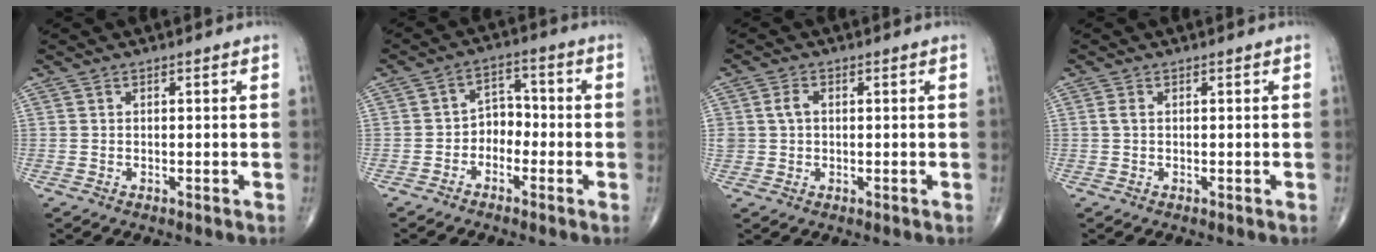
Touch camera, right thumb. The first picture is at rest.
{"total": 4.8, "force": [-2.1, 3.6, 2.3], "torque": [-0.007, 0.030, -0.051]}
{"total": 3.2, "force": [0.4, 2.4, 2.1], "torque": [-0.042, 0.008, 0.008]}
{"total": 1.0, "force": [0.1, 0.5, 0.8], "torque": [-0.019, -0.001, 0.000]}